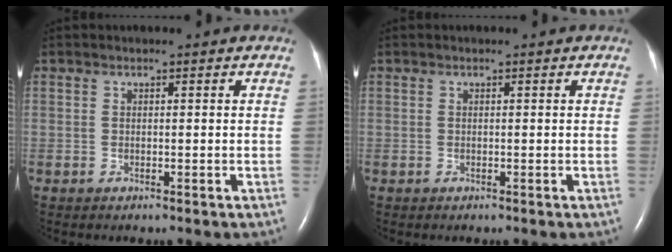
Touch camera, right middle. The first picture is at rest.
{"total": 0.0}